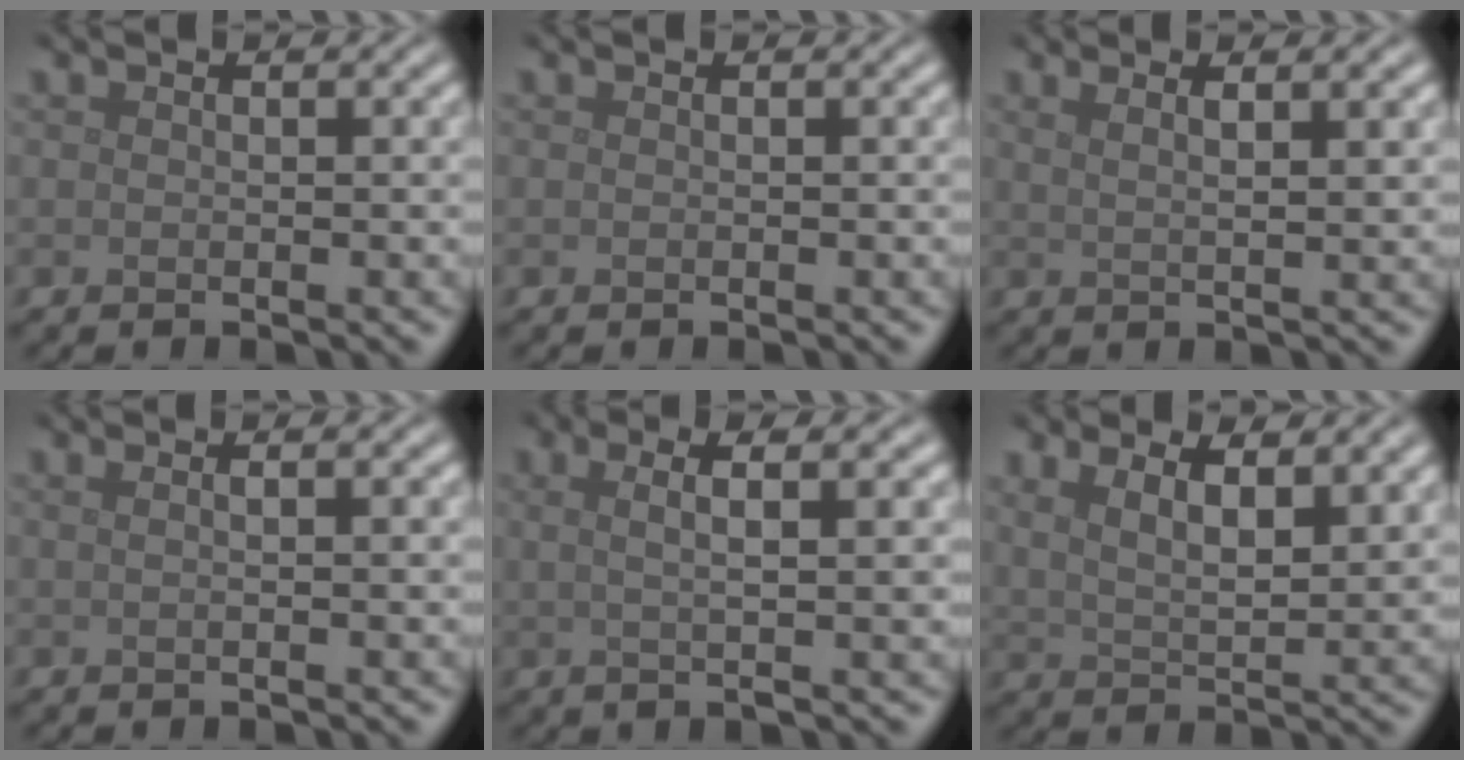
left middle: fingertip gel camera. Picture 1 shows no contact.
{"total": 0.0}
{"total": 4.1, "force": [2.2, 1.4, 3.1], "torque": [-0.019, 0.011, 0.009]}
{"total": 1.6, "force": [0.5, 0.5, 1.4], "torque": [-0.013, -0.006, 0.000]}
{"total": 4.4, "force": [1.1, 1.0, 4.2], "torque": [-0.064, 0.008, 0.013]}
{"total": 5.4, "force": [3.1, 2.1, 4.0], "torque": [-0.069, 0.002, 0.047]}